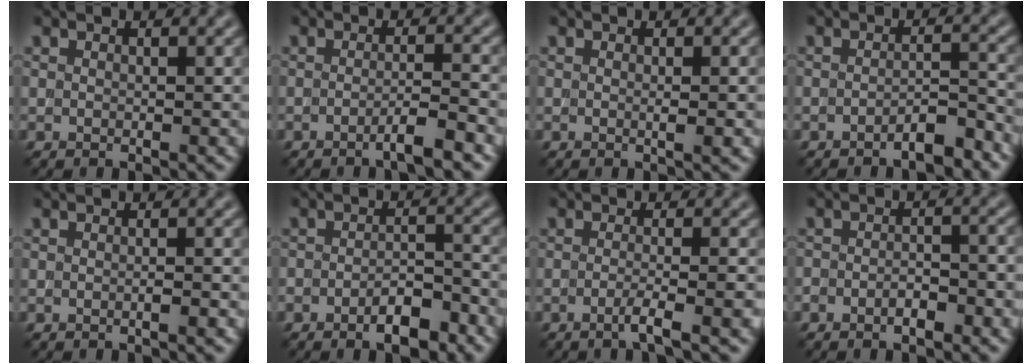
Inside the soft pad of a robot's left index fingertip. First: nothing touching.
{"total": 2.7, "force": [-1.4, 0.3, 2.3], "torque": [-0.030, 0.004, -0.034]}
{"total": 1.8, "force": [0.0, 0.5, 1.7], "torque": [-0.020, -0.001, -0.005]}
{"total": 2.7, "force": [-2.0, 0.5, 1.8], "torque": [-0.024, 0.008, -0.037]}
{"total": 1.4, "force": [-0.2, 0.4, 1.3], "torque": [-0.010, -0.001, -0.008]}
{"total": 3.9, "force": [-2.4, 1.3, 2.7], "torque": [-0.044, 0.005, -0.041]}
{"total": 3.4, "force": [-1.4, 0.6, 3.1], "torque": [-0.045, 0.002, -0.034]}
{"total": 2.6, "force": [-1.5, 1.0, 1.9], "torque": [-0.036, 0.001, -0.026]}